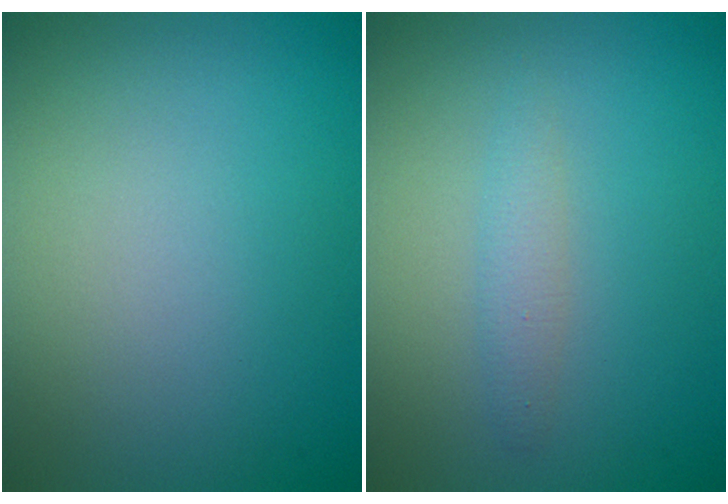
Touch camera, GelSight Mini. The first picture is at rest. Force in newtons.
{"total": 1.5, "press": 1.5, "slide": 0.0}